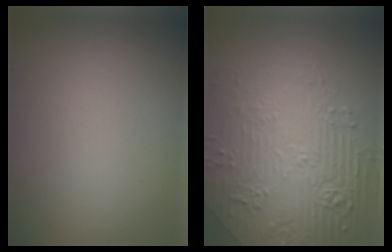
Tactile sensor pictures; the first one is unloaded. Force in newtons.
{"total": 9.0, "press": 6.1, "slide": 6.6}